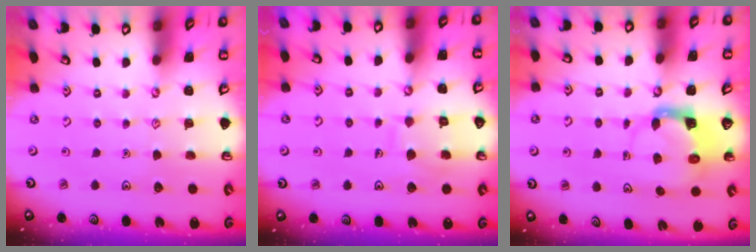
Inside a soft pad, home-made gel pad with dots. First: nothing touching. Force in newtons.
{"total": 7.5, "press": 7.4, "slide": 0.7}
{"total": 3.5, "press": 3.5, "slide": 0.5}